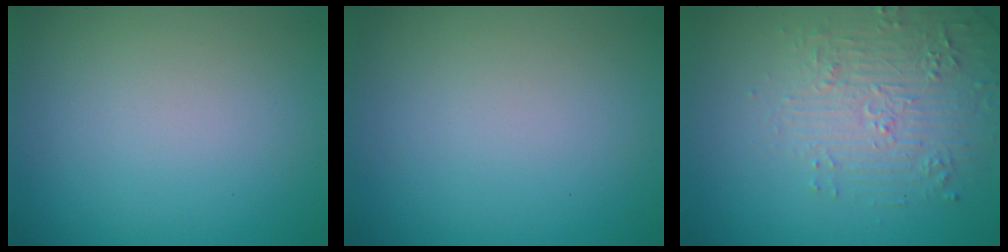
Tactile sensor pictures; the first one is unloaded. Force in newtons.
{"total": 0.0}
{"total": 4.7, "press": 4.6, "slide": 1.0}